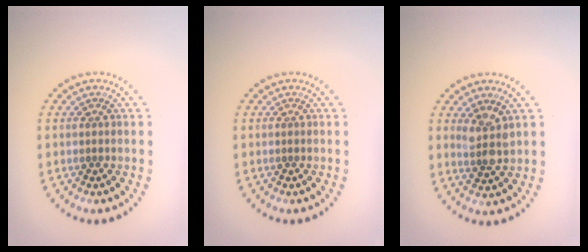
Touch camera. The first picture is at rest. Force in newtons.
{"total": 0.0}
{"total": 2.6, "press": 2.2, "slide": 1.3}